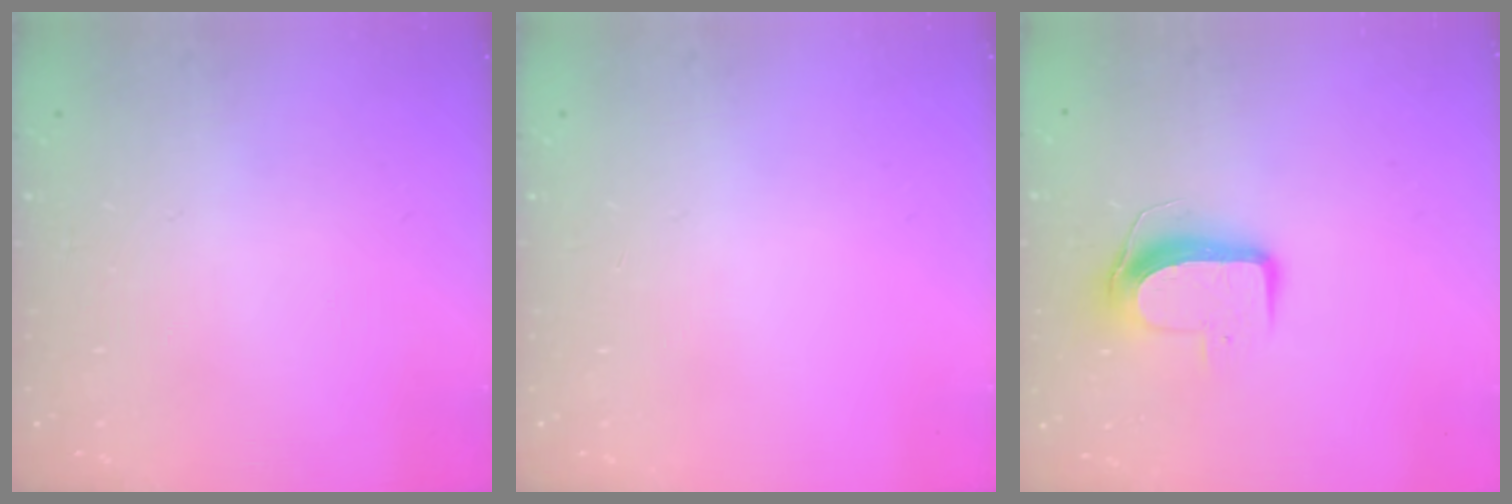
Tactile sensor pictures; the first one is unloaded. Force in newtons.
{"total": 0.0}
{"total": 9.4, "press": 9.3, "slide": 0.9}